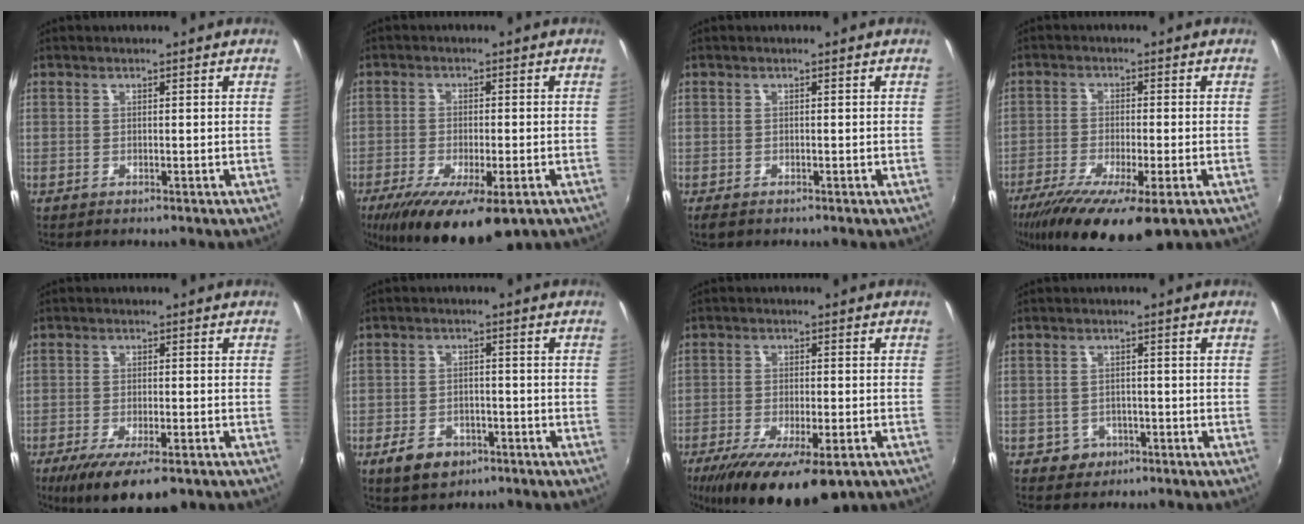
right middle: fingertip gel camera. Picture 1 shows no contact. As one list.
[{"total": 15.7, "force": [-9.8, 5.0, 11.3], "torque": [-0.217, -0.053, -0.150]}, {"total": 1.8, "force": [-1.2, 1.0, 1.0], "torque": [-0.022, -0.009, -0.019]}, {"total": 14.7, "force": [-9.2, 3.2, 11.0], "torque": [-0.216, -0.055, -0.151]}, {"total": 11.0, "force": [-7.1, 3.5, 7.7], "torque": [-0.152, -0.034, -0.114]}, {"total": 6.8, "force": [-4.0, 4.4, 3.3], "torque": [-0.089, -0.001, -0.060]}, {"total": 17.1, "force": [-11.1, 5.6, 11.8], "torque": [-0.227, -0.056, -0.168]}, {"total": 4.0, "force": [-1.9, 3.5, 0.7], "torque": [-0.025, 0.004, -0.025]}]